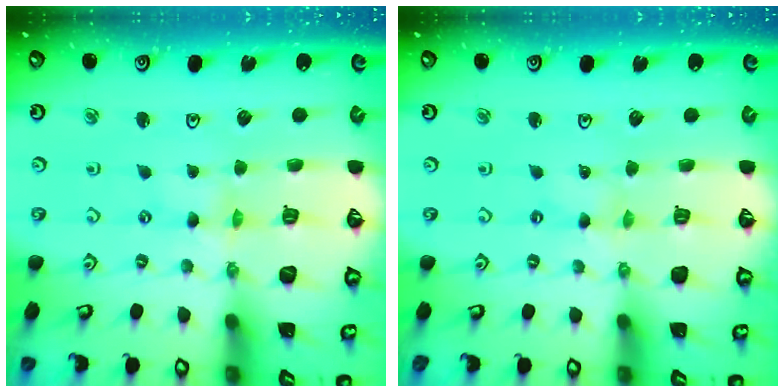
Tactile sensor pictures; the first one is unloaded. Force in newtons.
{"total": 0.0}